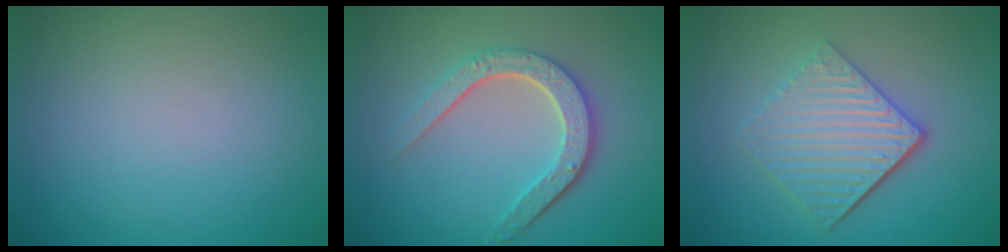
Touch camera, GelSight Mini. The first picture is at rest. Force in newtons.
{"total": 4.6, "press": 3.6, "slide": 3.0}
{"total": 5.6, "press": 3.9, "slide": 4.1}